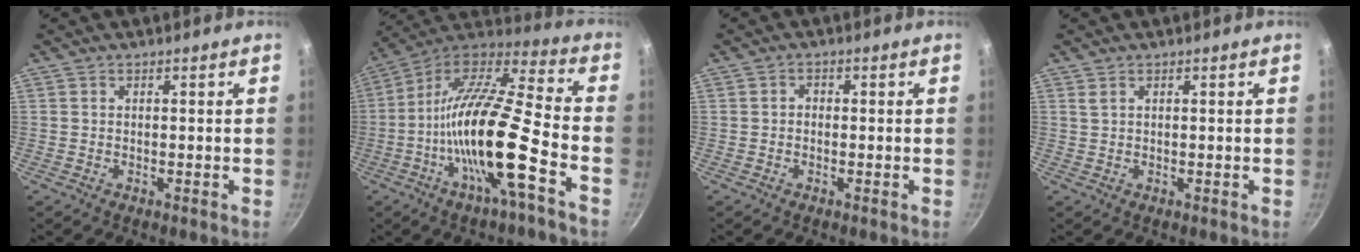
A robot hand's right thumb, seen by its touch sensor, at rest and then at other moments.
{"total": 21.3, "force": [-7.0, 4.4, 19.7], "torque": [-0.344, 0.036, -0.144]}
{"total": 1.0, "force": [0.1, 0.8, 0.6], "torque": [-0.010, 0.005, 0.000]}
{"total": 1.0, "force": [0.7, 0.4, 0.6], "torque": [-0.012, -0.002, 0.015]}